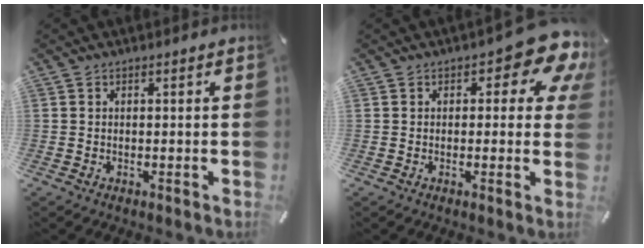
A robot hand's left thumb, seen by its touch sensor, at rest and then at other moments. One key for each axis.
{"total": 9.5, "fx": 4.6, "fy": 4.4, "fz": 7.1, "tx": -0.081, "ty": -0.025, "tz": 0.072}